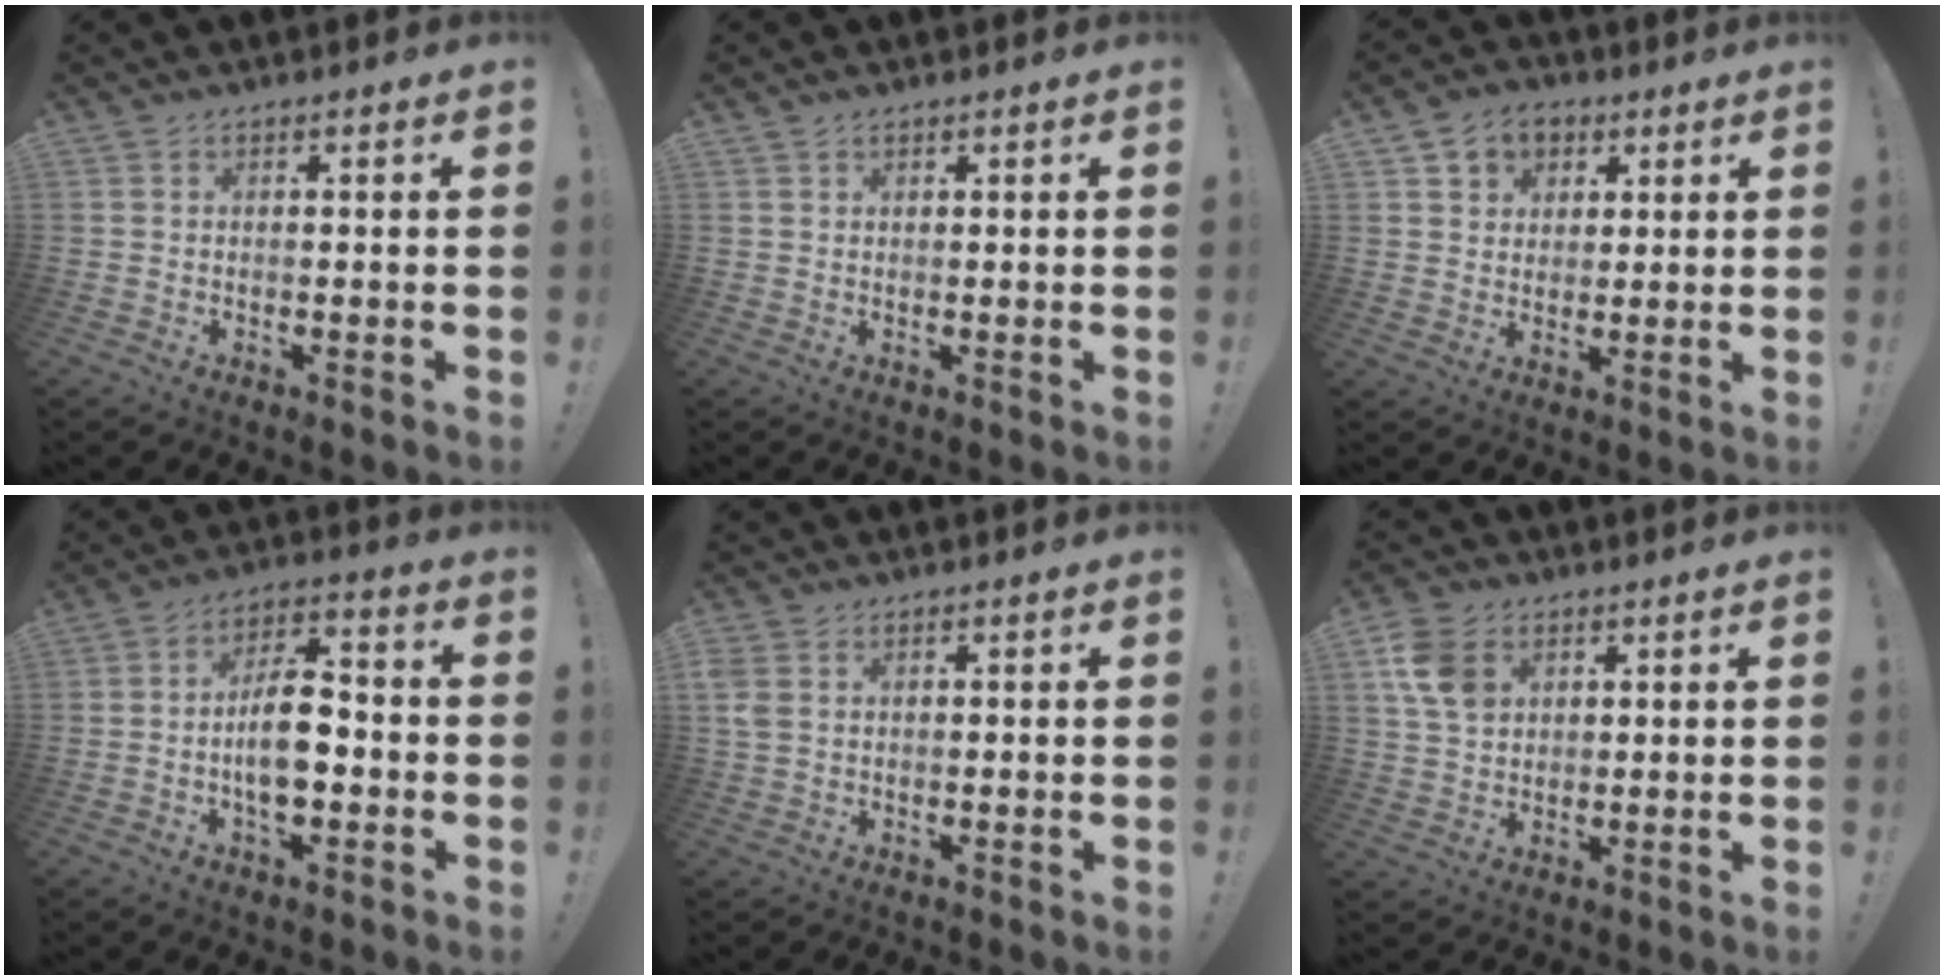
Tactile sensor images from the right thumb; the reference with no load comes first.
{"total": 1.2, "force": [1.0, 0.6, 0.3], "torque": [-0.004, -0.003, 0.019]}
{"total": 7.7, "force": [3.8, 6.3, 2.3], "torque": [-0.029, -0.017, 0.075]}
{"total": 11.7, "force": [-2.6, 6.2, 9.6], "torque": [-0.165, 0.015, -0.048]}
{"total": 3.8, "force": [1.3, 2.8, 2.2], "torque": [-0.049, 0.001, 0.027]}
{"total": 10.3, "force": [3.9, 7.6, 5.7], "torque": [-0.095, -0.001, 0.079]}